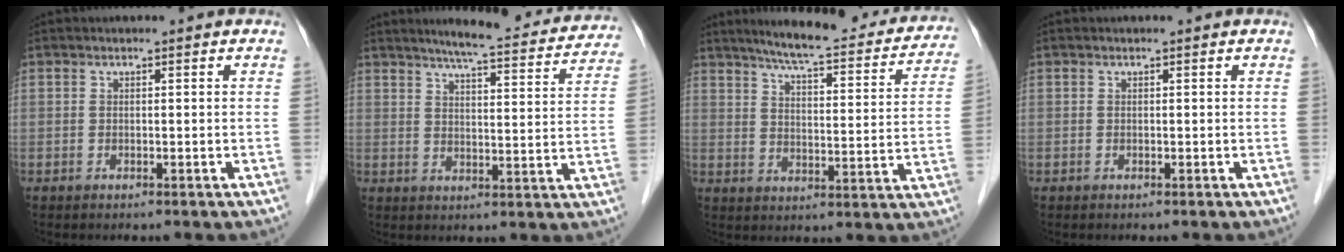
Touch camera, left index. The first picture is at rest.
{"total": 17.3, "force": [15.8, 1.9, 6.8], "torque": [-0.087, -0.015, 0.191]}
{"total": 20.9, "force": [18.4, 3.4, 9.4], "torque": [-0.125, -0.012, 0.229]}
{"total": 0.0}